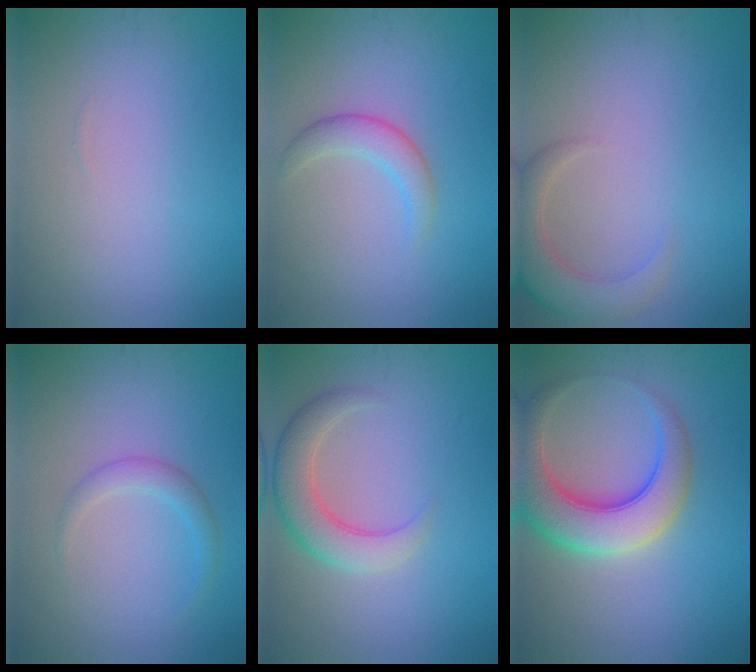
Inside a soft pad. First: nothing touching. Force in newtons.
{"total": 2.3, "press": 2.3, "slide": 0.2}
{"total": 4.0, "press": 4.0, "slide": 0.7}
{"total": 1.7, "press": 1.7, "slide": 0.0}
{"total": 4.1, "press": 4.1, "slide": 0.6}
{"total": 7.4, "press": 7.4, "slide": 0.3}